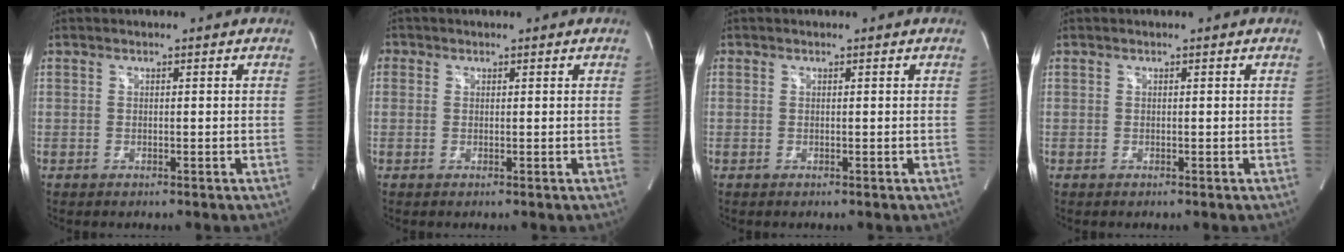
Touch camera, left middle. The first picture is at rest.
{"total": 1.4, "force": [0.5, 1.3, 0.3], "torque": [0.004, 0.005, 0.007]}
{"total": 0.0}
{"total": 0.0}